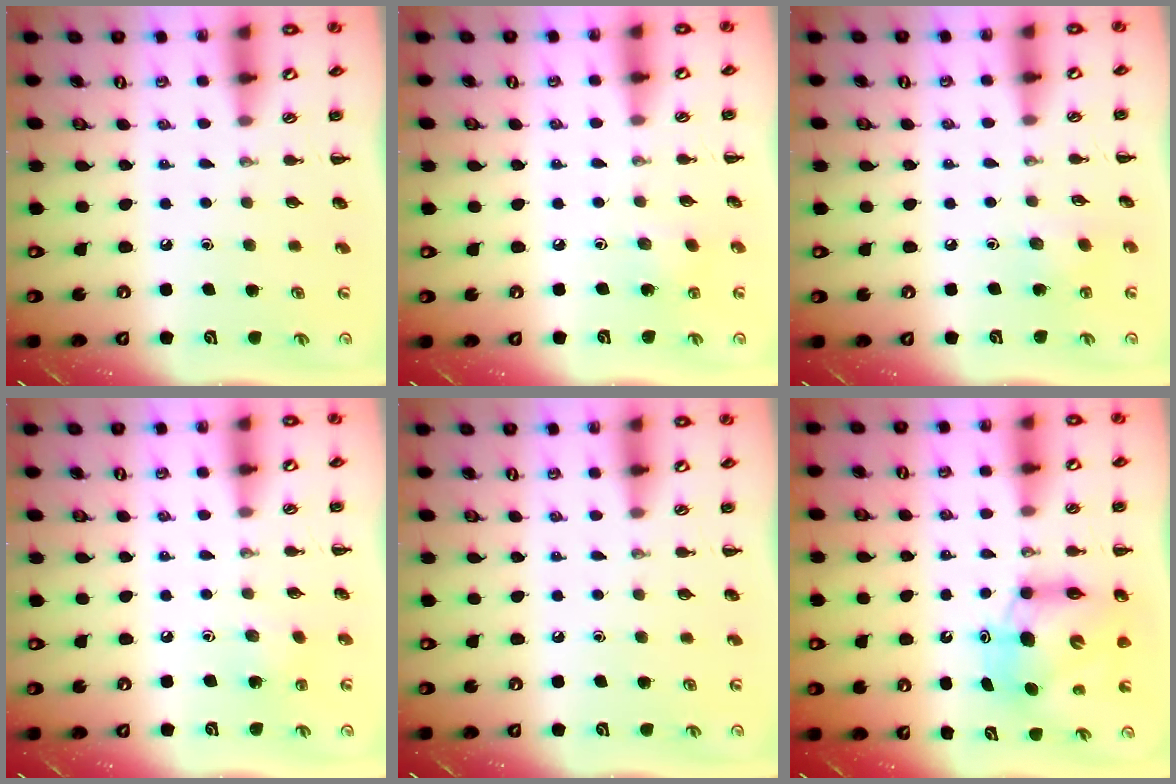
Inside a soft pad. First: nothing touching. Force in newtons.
{"total": 2.7, "press": 2.6, "slide": 0.9}
{"total": 4.3, "press": 4.1, "slide": 1.1}
{"total": 4.9, "press": 4.8, "slide": 1.1}
{"total": 0.0}
{"total": 9.1, "press": 8.8, "slide": 2.2}